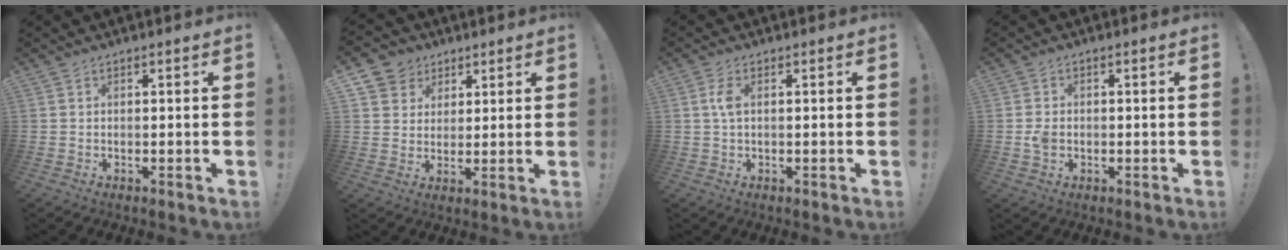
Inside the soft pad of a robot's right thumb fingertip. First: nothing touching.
{"total": 7.1, "force": [3.2, 6.3, 1.0], "torque": [-0.015, -0.020, 0.066]}
{"total": 3.6, "force": [0.5, 1.4, 3.3], "torque": [-0.059, 0.004, 0.008]}
{"total": 2.7, "force": [-0.5, 1.9, 1.8], "torque": [-0.028, 0.005, -0.008]}